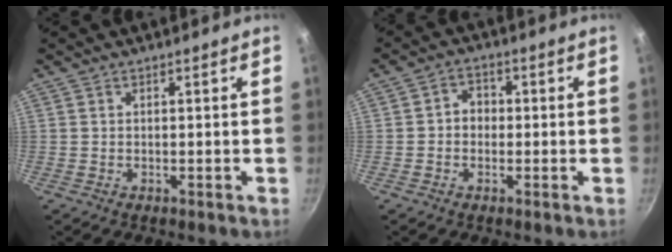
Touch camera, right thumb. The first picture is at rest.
{"total": 3.8, "force": [-0.3, 3.3, 2.0], "torque": [-0.008, 0.012, -0.012]}